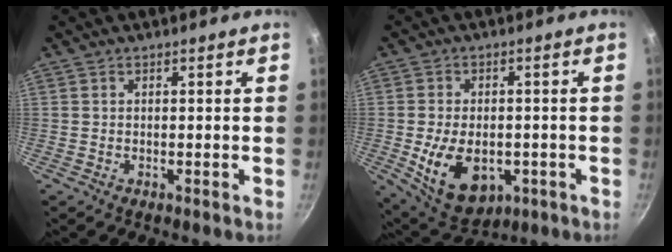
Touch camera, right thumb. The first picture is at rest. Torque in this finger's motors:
{"motor_torque": [-0.40, 0.54, 0.62, -0.90, 0.37]}